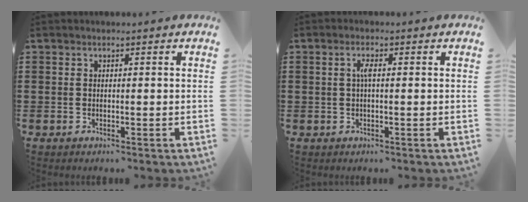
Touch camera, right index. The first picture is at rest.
{"total": 2.1, "force": [0.2, 0.4, 2.0], "torque": [-0.039, 0.002, 0.002]}